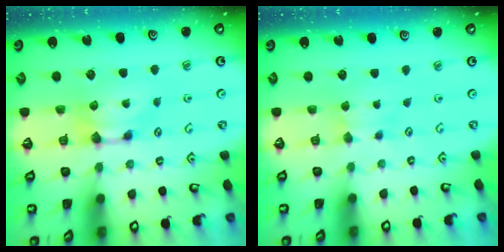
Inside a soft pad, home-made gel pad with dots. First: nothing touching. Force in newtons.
{"total": 2.2, "press": 2.1, "slide": 0.4}